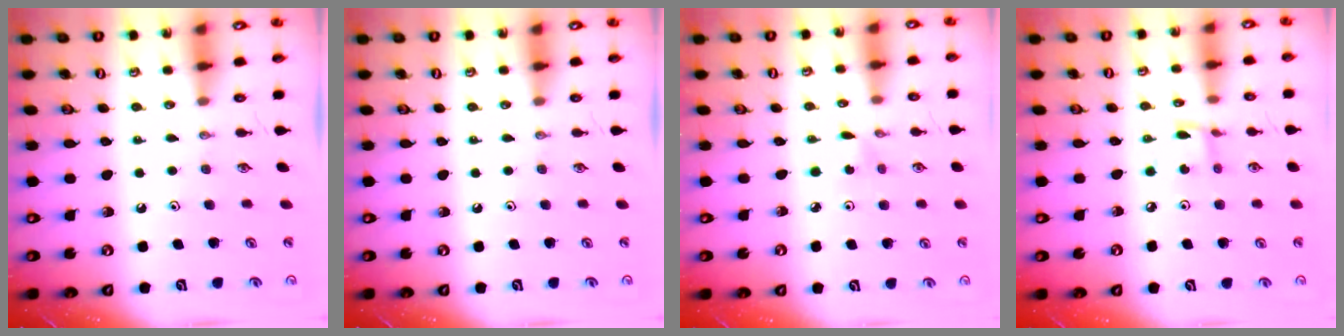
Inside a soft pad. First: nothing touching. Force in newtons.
{"total": 0.0}
{"total": 1.5, "press": 1.4, "slide": 0.2}
{"total": 2.6, "press": 2.6, "slide": 0.1}